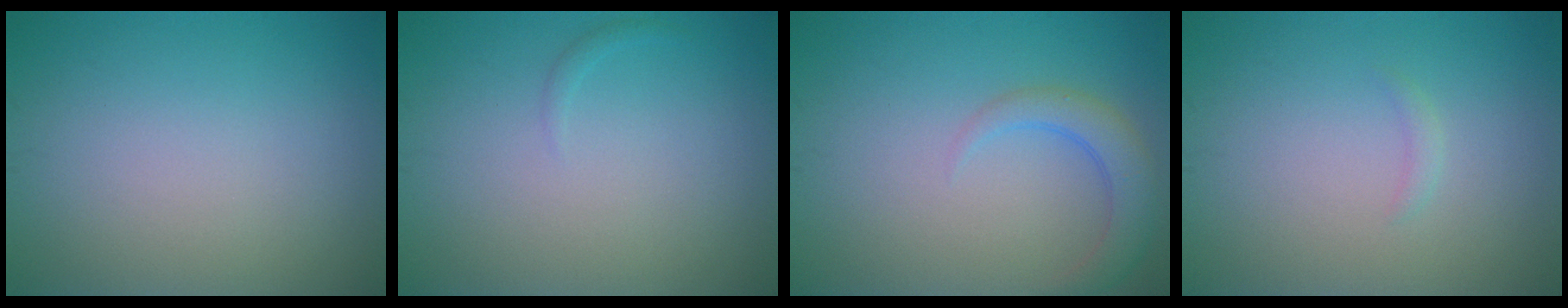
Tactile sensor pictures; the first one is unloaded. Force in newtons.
{"total": 0.5, "press": 0.5, "slide": 0.1}
{"total": 3.0, "press": 3.0, "slide": 0.3}
{"total": 0.6, "press": 0.6, "slide": 0.1}